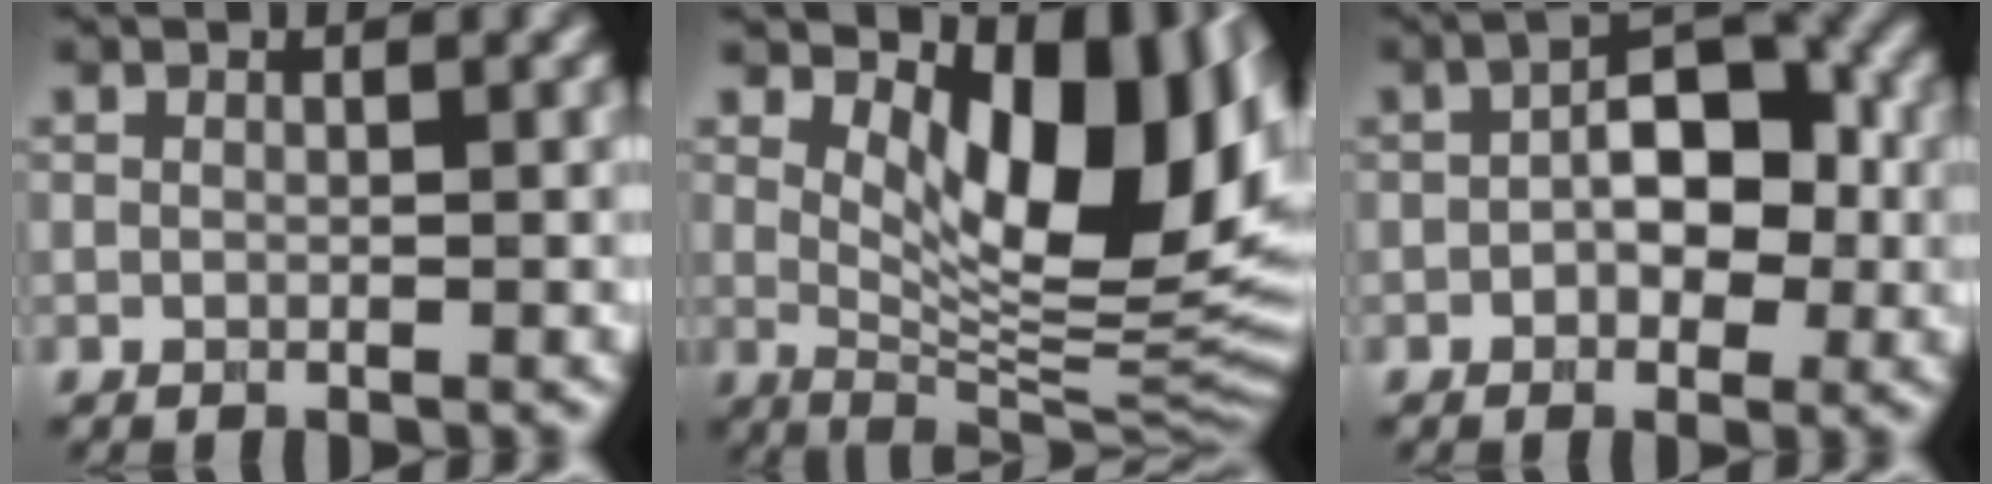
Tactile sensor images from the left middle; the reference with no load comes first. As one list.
[{"total": 12.5, "force": [4.0, 5.8, 10.3], "torque": [-0.126, -0.008, 0.079]}, {"total": 5.2, "force": [0.0, 3.0, 4.3], "torque": [-0.049, 0.015, -0.005]}]